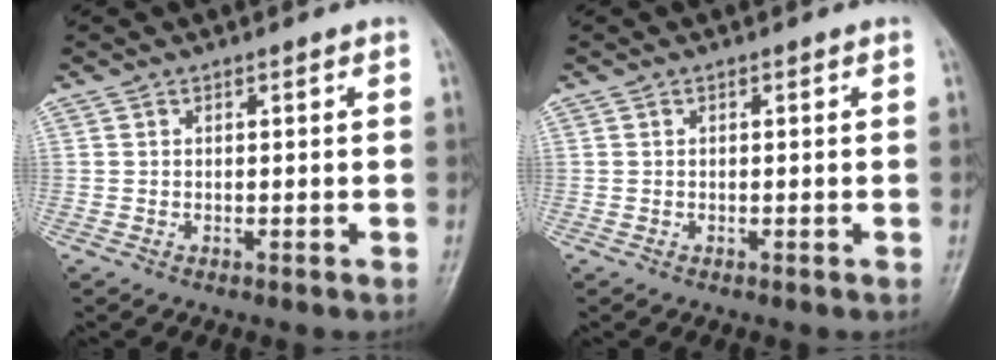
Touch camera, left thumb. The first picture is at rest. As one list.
[{"total": 0.0}]